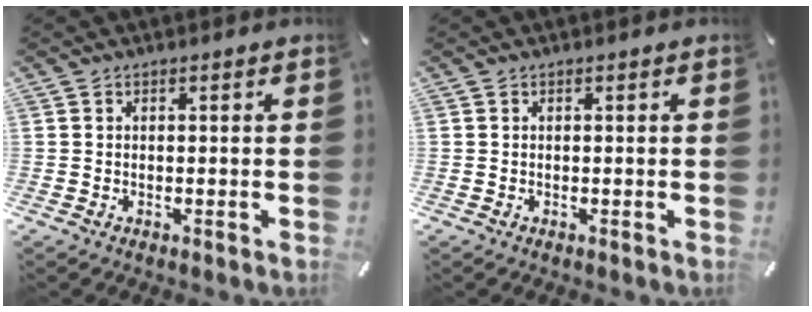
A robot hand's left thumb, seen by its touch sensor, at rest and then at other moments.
{"total": 0.0}